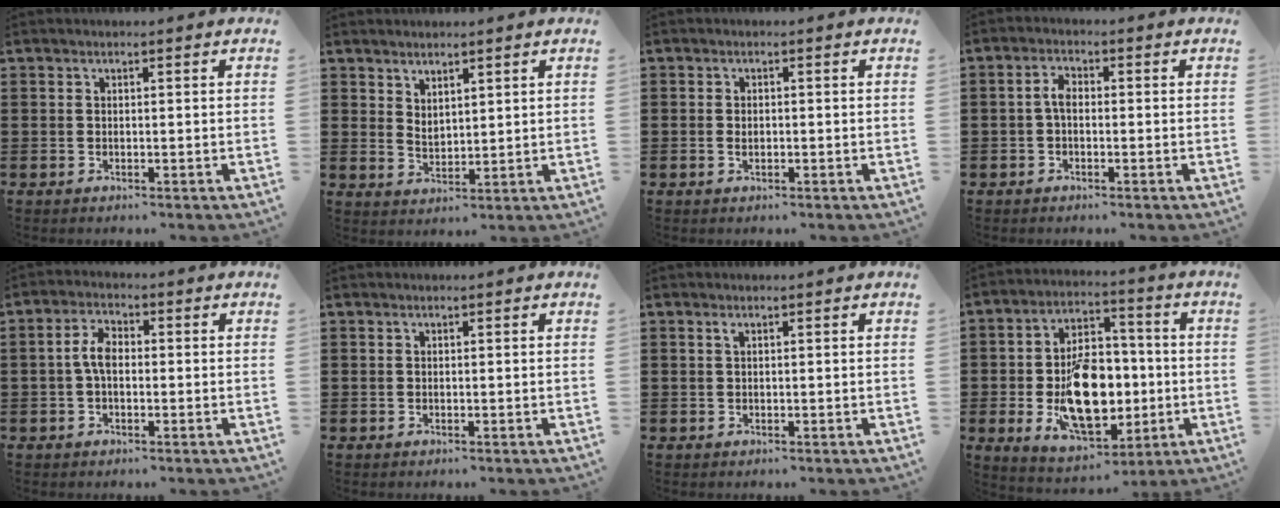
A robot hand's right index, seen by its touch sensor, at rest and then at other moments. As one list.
[{"total": 2.6, "force": [2.5, 0.9, 0.2], "torque": [-0.010, -0.001, 0.047]}, {"total": 1.1, "force": [-0.1, 0.6, 0.9], "torque": [-0.019, 0.003, -0.002]}, {"total": 2.9, "force": [-0.3, 1.6, 2.5], "torque": [-0.055, 0.002, -0.009]}, {"total": 4.4, "force": [-0.2, 2.3, 3.7], "torque": [-0.078, 0.006, -0.007]}, {"total": 0.0}, {"total": 0.6, "force": [0.3, 0.1, 0.5], "torque": [-0.012, 0.000, 0.005]}, {"total": 14.1, "force": [-2.1, 8.4, 11.1], "torque": [-0.187, -0.005, -0.029]}]